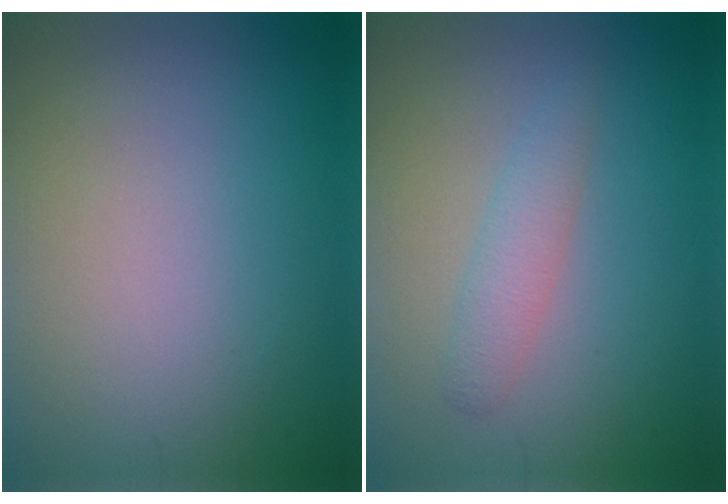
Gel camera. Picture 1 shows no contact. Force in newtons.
{"total": 2.2, "press": 2.2, "slide": 0.1}